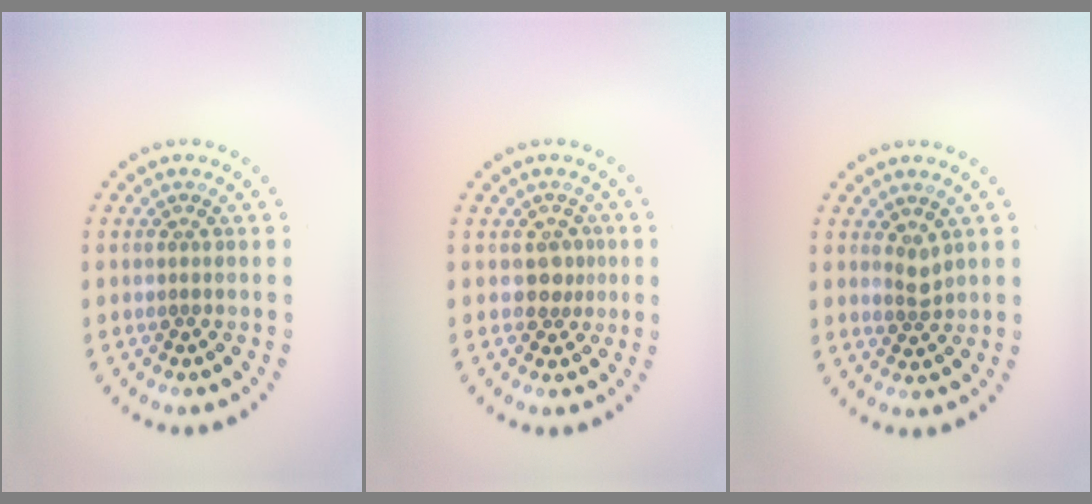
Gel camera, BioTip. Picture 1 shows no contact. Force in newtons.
{"total": 1.8, "press": 1.5, "slide": 1.1}
{"total": 1.4, "press": 1.1, "slide": 0.9}